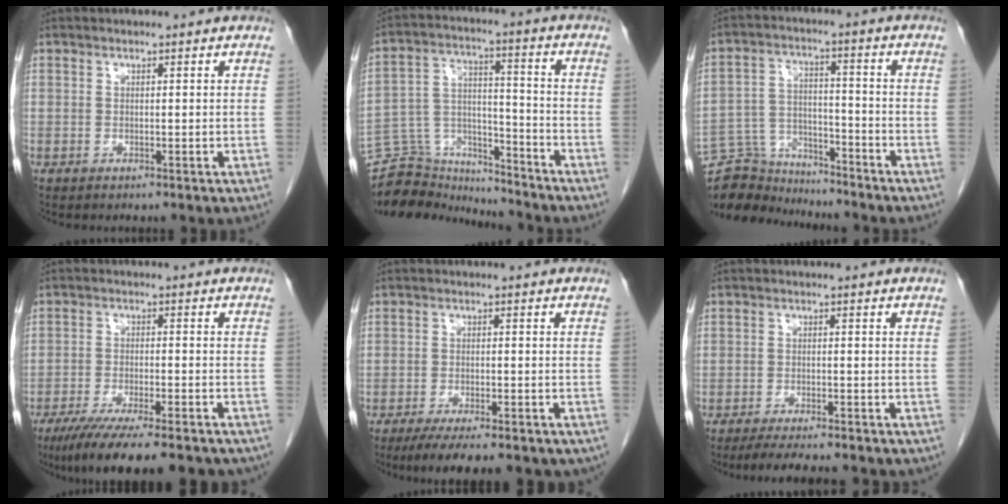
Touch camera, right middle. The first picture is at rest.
{"total": 13.3, "force": [-12.9, 3.3, 1.3], "torque": [-0.025, 0.043, -0.216]}
{"total": 11.4, "force": [-11.1, 2.9, 0.7], "torque": [-0.015, 0.034, -0.193]}
{"total": 19.0, "force": [-15.4, 3.6, 10.6], "torque": [-0.119, -0.018, -0.214]}
{"total": 12.0, "force": [-9.6, 2.7, 6.8], "torque": [-0.091, -0.010, -0.130]}
{"total": 9.7, "force": [-8.4, 1.5, 4.8], "torque": [-0.063, -0.011, -0.116]}